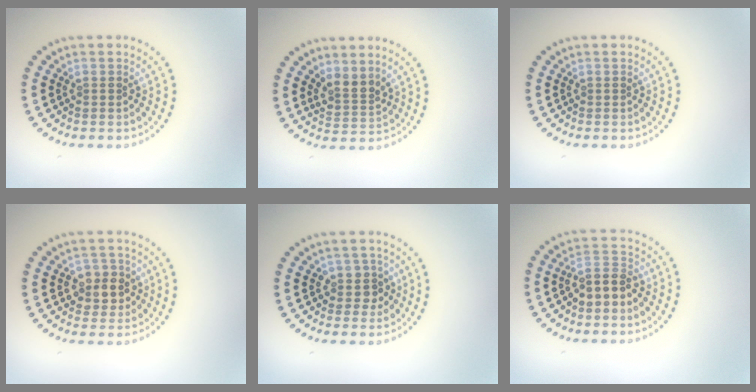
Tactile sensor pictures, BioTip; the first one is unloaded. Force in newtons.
{"total": 2.4, "press": 1.8, "slide": 1.6}
{"total": 0.0}
{"total": 2.7, "press": 2.5, "slide": 1.0}
{"total": 1.8, "press": 1.5, "slide": 0.9}
{"total": 2.9, "press": 2.7, "slide": 1.2}